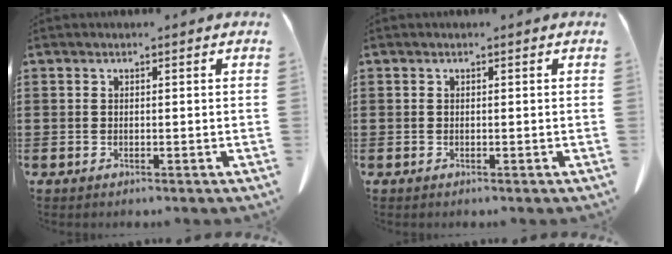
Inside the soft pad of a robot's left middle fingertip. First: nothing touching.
{"total": 0.0}